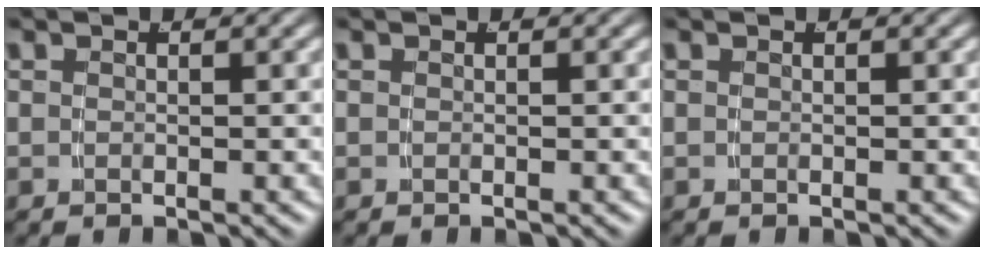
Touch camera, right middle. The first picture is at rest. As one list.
[{"total": 0.0}, {"total": 0.0}]